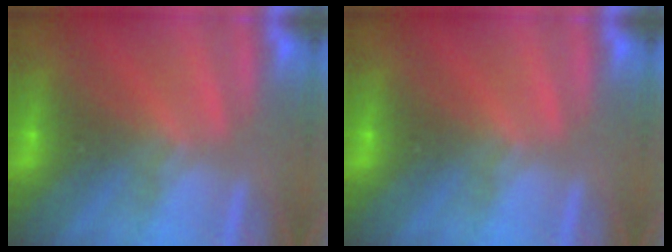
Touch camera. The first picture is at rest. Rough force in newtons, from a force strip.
{"total": 0.0}